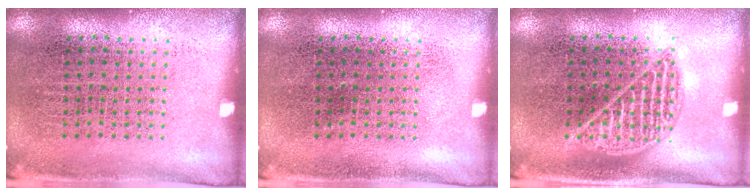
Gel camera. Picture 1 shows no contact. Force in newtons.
{"total": 0.0}
{"total": 1.0, "press": 1.0, "slide": 0.1}